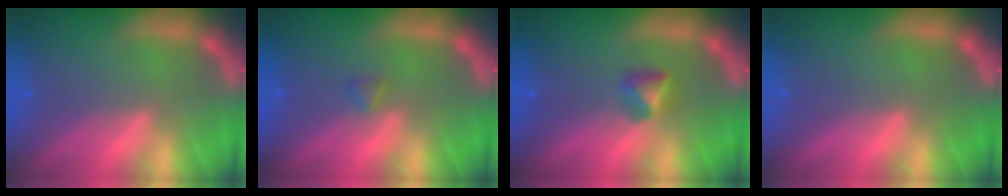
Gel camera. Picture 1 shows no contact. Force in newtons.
{"total": 0.9}
{"total": 1.9}
{"total": 0.0}